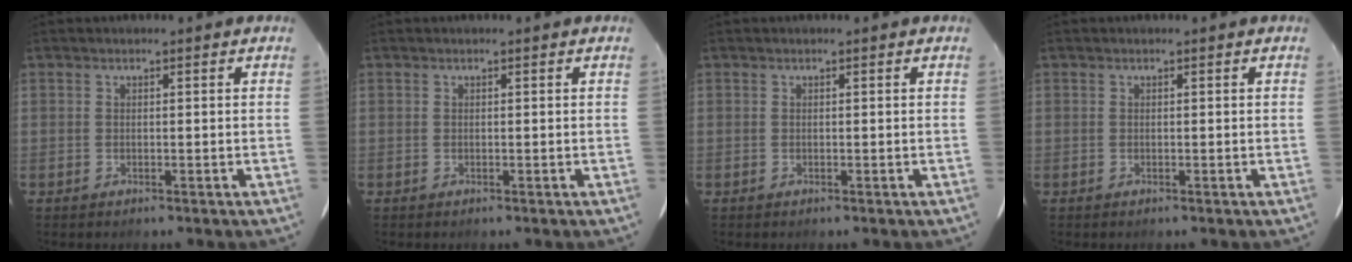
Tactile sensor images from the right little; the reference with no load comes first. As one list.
[{"total": 0.0}, {"total": 0.0}, {"total": 0.0}]